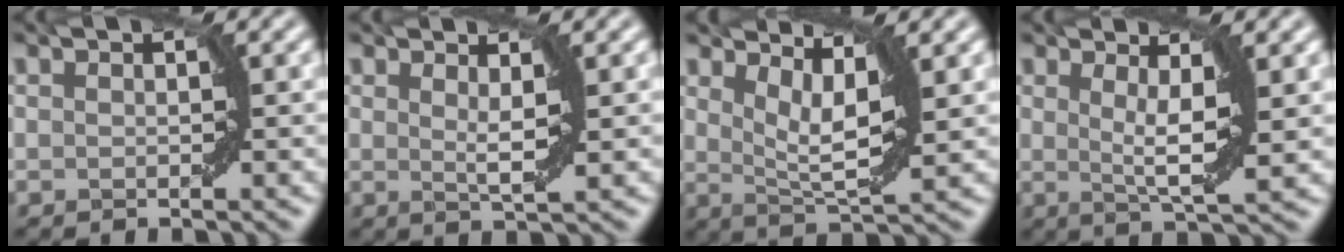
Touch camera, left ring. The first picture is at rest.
{"total": 2.0, "force": [0.9, 0.3, 1.8], "torque": [-0.028, -0.008, 0.016]}
{"total": 4.6, "force": [2.4, 1.1, 3.7], "torque": [-0.062, -0.004, 0.047]}
{"total": 4.1, "force": [1.1, 0.7, 3.8], "torque": [-0.063, -0.007, 0.020]}